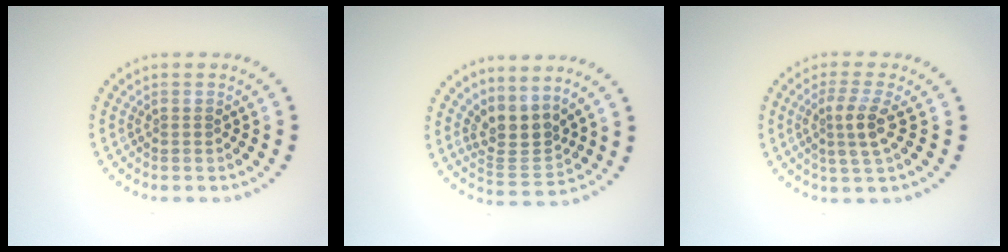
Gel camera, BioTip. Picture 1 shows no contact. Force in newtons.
{"total": 3.3, "press": 2.5, "slide": 2.2}
{"total": 2.7, "press": 2.4, "slide": 1.3}